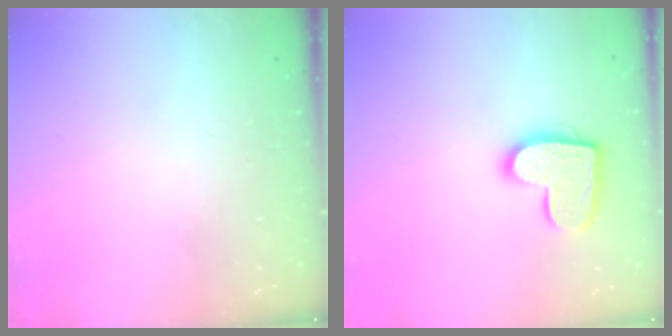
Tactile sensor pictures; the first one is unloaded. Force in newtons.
{"total": 14.5, "press": 14.5, "slide": 0.8}